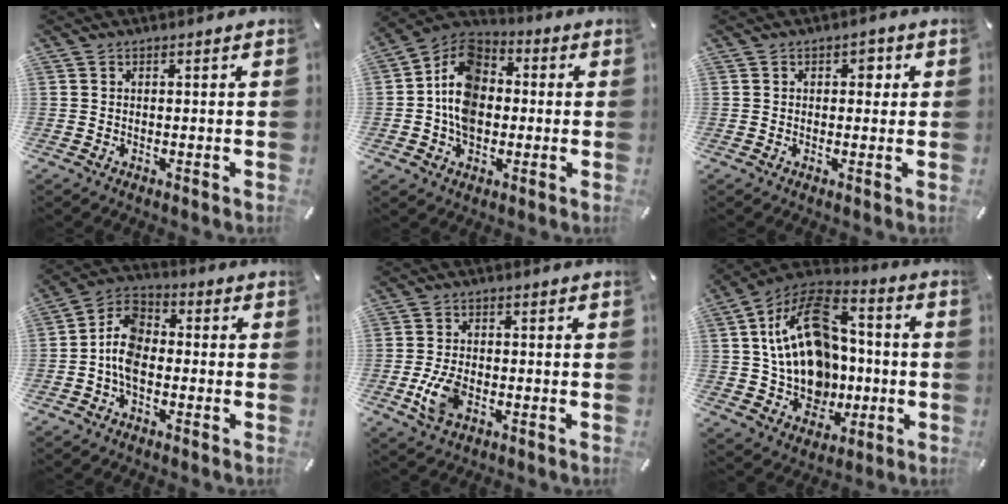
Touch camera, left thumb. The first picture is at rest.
{"total": 12.2, "force": [-1.7, 9.6, 7.3], "torque": [-0.146, 0.019, -0.035]}
{"total": 2.4, "force": [0.5, 1.8, 1.5], "torque": [-0.008, -0.001, -0.001]}
{"total": 8.8, "force": [-2.6, 5.6, 6.3], "torque": [-0.140, 0.007, -0.051]}
{"total": 7.2, "force": [-2.2, 4.4, 5.2], "torque": [-0.115, 0.006, -0.041]}
{"total": 21.3, "force": [1.4, 16.2, 13.8], "torque": [-0.251, 0.005, 0.033]}